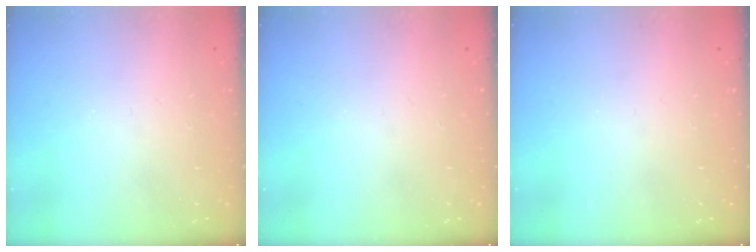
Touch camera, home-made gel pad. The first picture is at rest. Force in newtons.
{"total": 0.0}
{"total": 0.0}